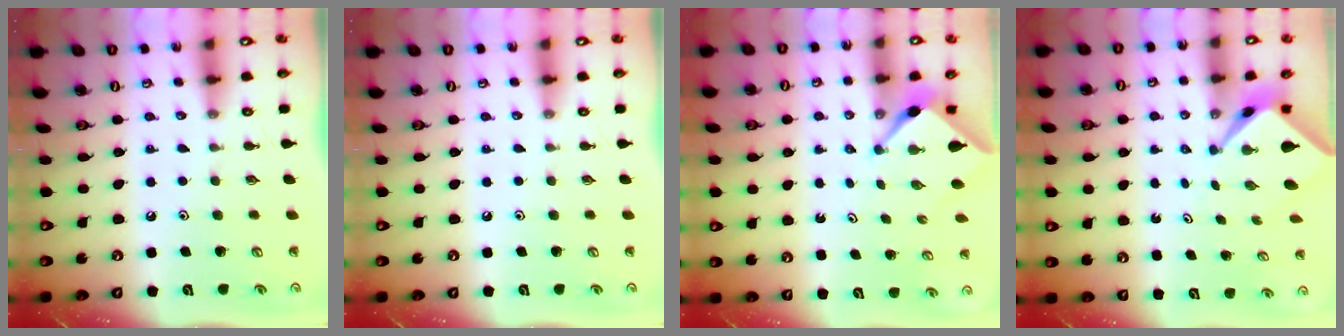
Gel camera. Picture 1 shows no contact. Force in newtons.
{"total": 0.0}
{"total": 2.6, "press": 2.5, "slide": 0.3}
{"total": 2.6, "press": 2.6, "slide": 0.2}